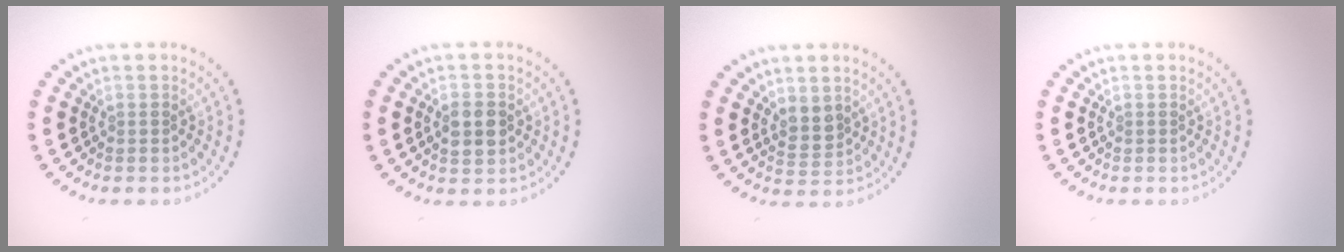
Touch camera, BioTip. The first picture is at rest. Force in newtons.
{"total": 3.1, "press": 3.1, "slide": 0.1}
{"total": 2.0, "press": 1.8, "slide": 0.9}
{"total": 0.0}